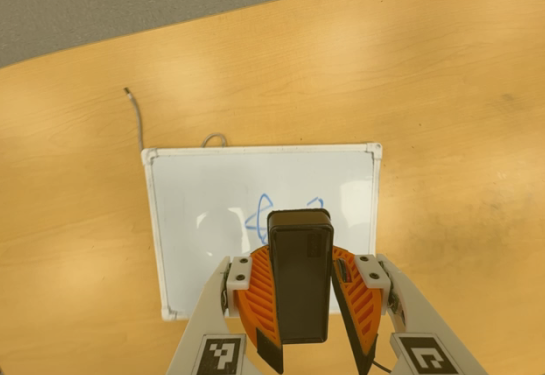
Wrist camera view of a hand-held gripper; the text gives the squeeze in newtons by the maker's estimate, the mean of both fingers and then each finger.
{"total": 7.8, "left": 8.0, "right": 7.6}